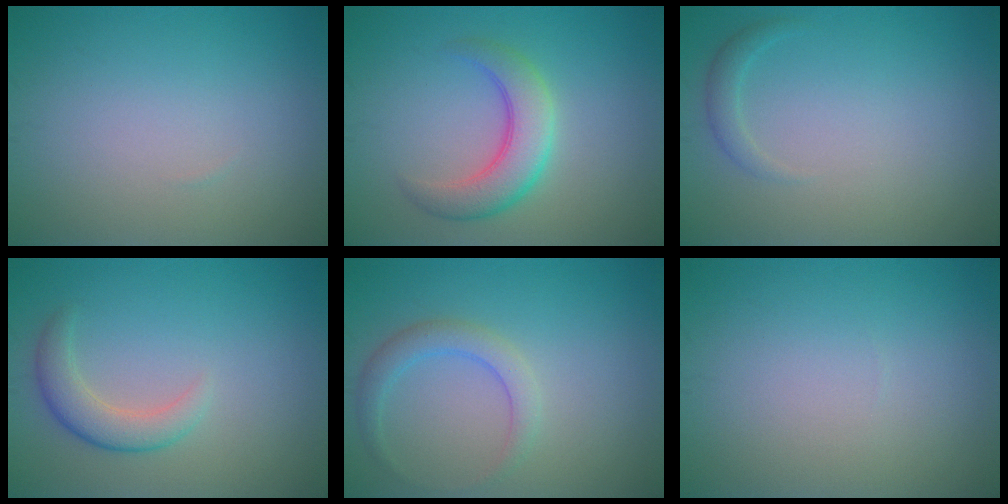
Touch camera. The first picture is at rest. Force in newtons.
{"total": 4.6, "press": 4.6, "slide": 0.1}
{"total": 1.2, "press": 1.2, "slide": 0.1}
{"total": 2.9, "press": 2.9, "slide": 0.2}
{"total": 2.4, "press": 2.4, "slide": 0.1}
{"total": 0.0}